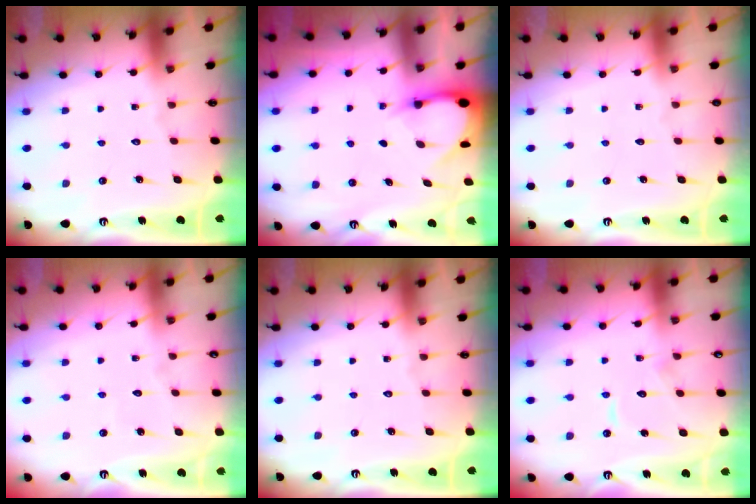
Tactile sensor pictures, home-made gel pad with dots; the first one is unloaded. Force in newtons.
{"total": 3.1, "press": 3.1, "slide": 0.2}
{"total": 0.0}
{"total": 3.1, "press": 3.0, "slide": 0.3}
{"total": 0.0}
{"total": 7.4, "press": 7.4, "slide": 0.7}